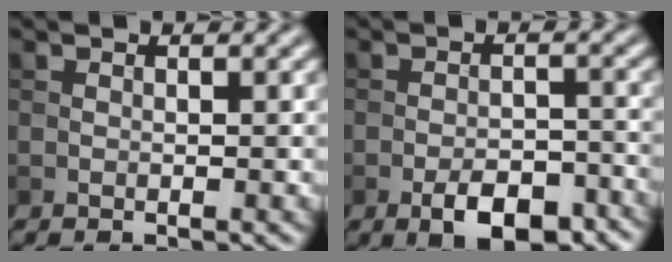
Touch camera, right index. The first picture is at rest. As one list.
[{"total": 5.8, "force": [-3.4, 2.5, 4.0], "torque": [-0.059, 0.000, -0.051]}]